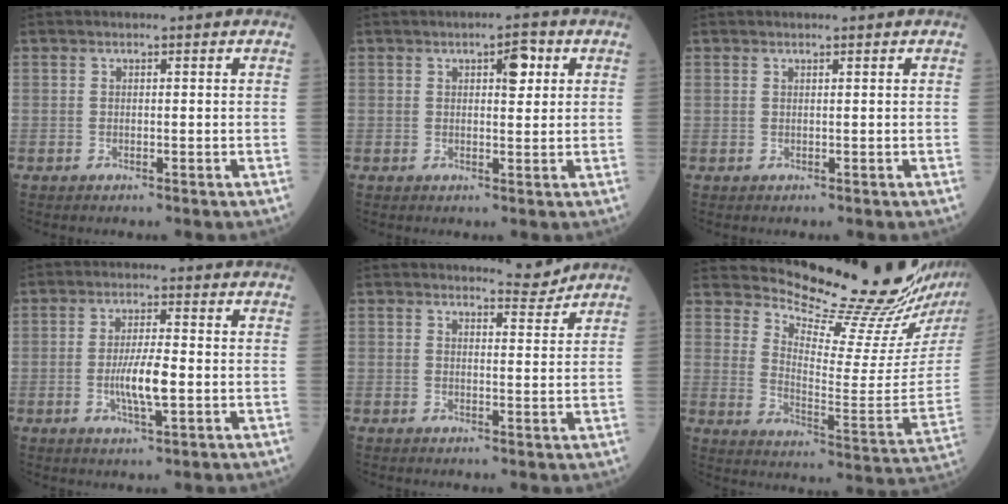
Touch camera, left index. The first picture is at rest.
{"total": 3.4, "force": [1.4, 1.1, 2.8], "torque": [-0.041, 0.006, 0.020]}
{"total": 0.6, "force": [0.6, -0.1, 0.1], "torque": [-0.009, 0.002, 0.014]}
{"total": 5.9, "force": [-1.1, 0.8, 5.7], "torque": [-0.115, -0.007, -0.019]}
{"total": 2.9, "force": [2.9, -0.2, -0.4], "torque": [-0.005, -0.022, 0.039]}
{"total": 20.0, "force": [18.7, 0.2, 7.1], "torque": [-0.124, -0.109, 0.251]}